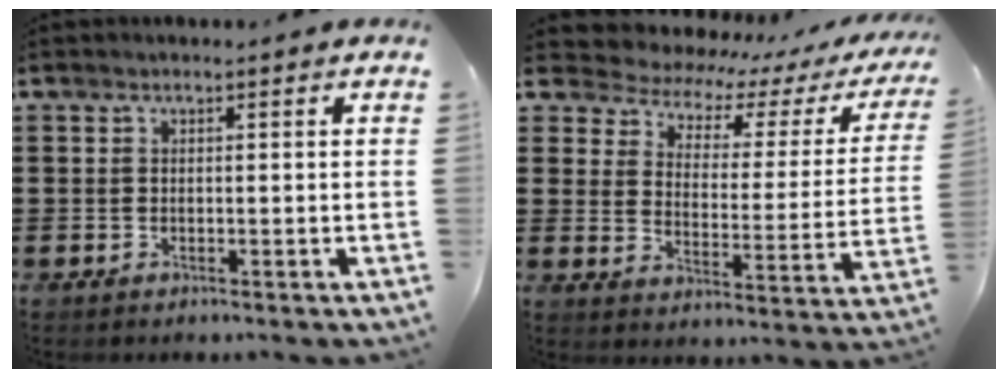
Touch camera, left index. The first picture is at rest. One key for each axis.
{"total": 3.9, "fx": 3.4, "fy": 1.6, "fz": 0.9, "tx": -0.047, "ty": -0.032, "tz": 0.051}